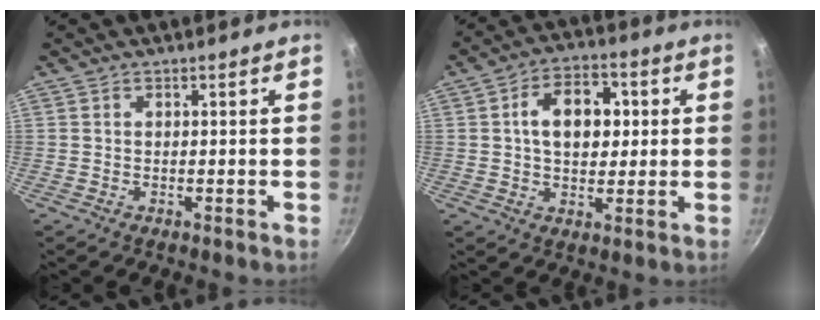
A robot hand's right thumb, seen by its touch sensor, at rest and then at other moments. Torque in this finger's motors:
{"motor_torque": [0.22, 2.47, 0.77, -0.01, 0.19]}